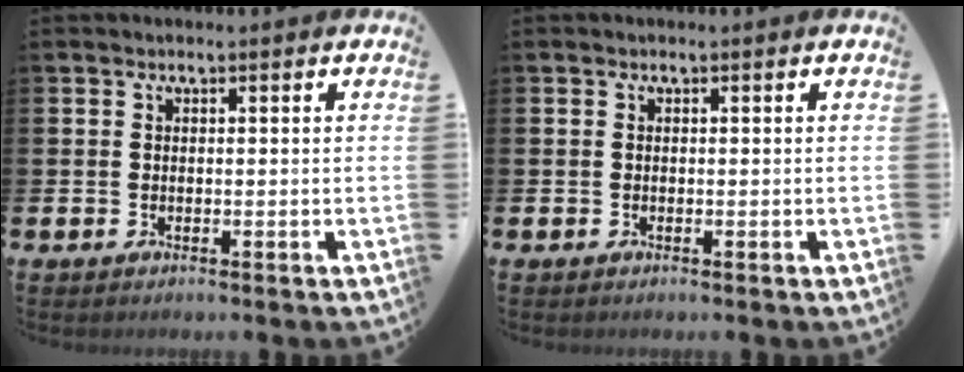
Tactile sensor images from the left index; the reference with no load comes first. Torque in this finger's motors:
{"motor_torque": [0.23, -0.21, 0.02, 0.00]}